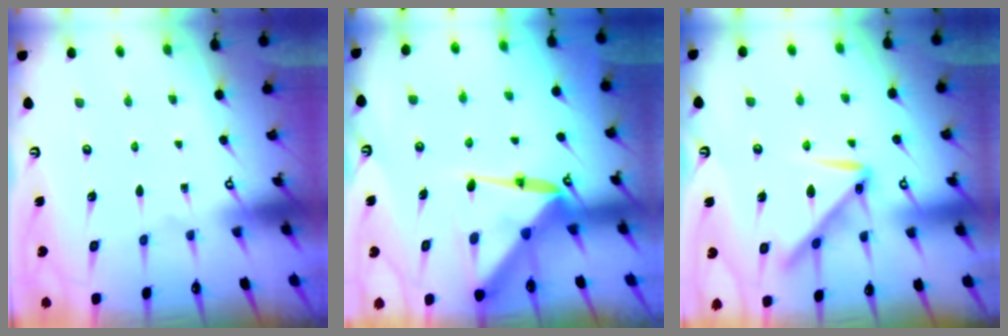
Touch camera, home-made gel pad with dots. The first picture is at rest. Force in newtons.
{"total": 11.4, "press": 11.3, "slide": 1.1}
{"total": 11.2, "press": 11.2, "slide": 0.6}